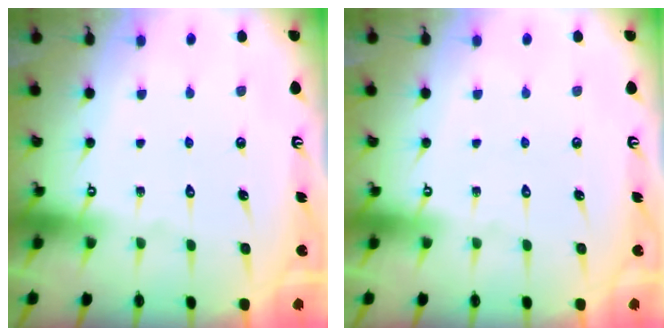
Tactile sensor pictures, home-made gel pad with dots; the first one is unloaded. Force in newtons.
{"total": 0.0}